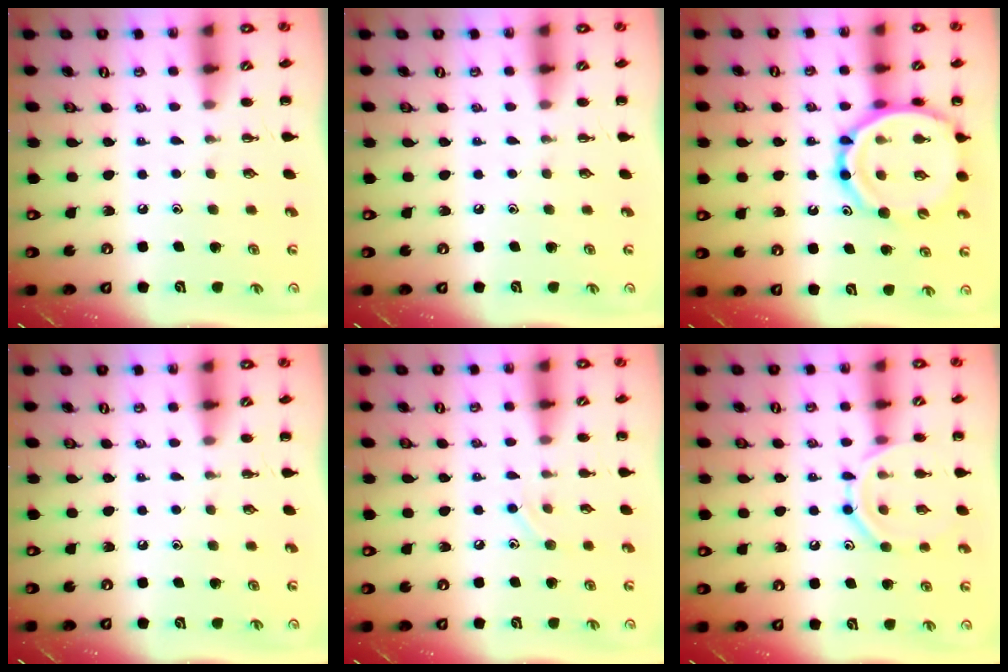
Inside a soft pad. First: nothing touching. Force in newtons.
{"total": 0.0}
{"total": 17.0, "press": 16.6, "slide": 3.6}
{"total": 0.0}
{"total": 6.2, "press": 6.0, "slide": 1.5}
{"total": 11.7, "press": 11.7, "slide": 1.1}